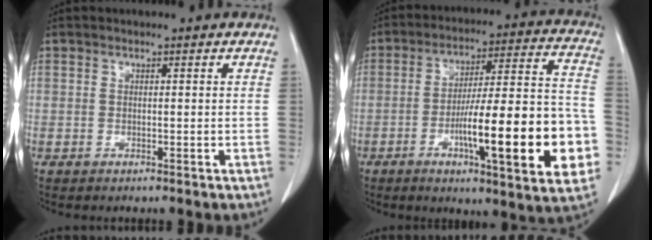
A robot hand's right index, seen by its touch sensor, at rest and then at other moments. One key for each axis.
{"total": 21.8, "fx": -6.3, "fy": 2.9, "fz": 20.7, "tx": -0.257, "ty": 0.012, "tz": -0.085}